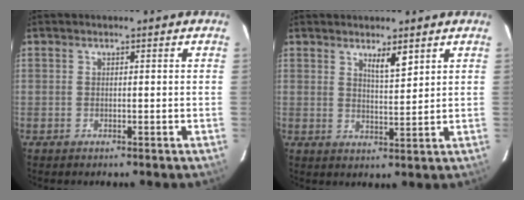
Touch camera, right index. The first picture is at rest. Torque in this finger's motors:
{"motor_torque": [0.06, 0.05, 0.07, 0.05]}